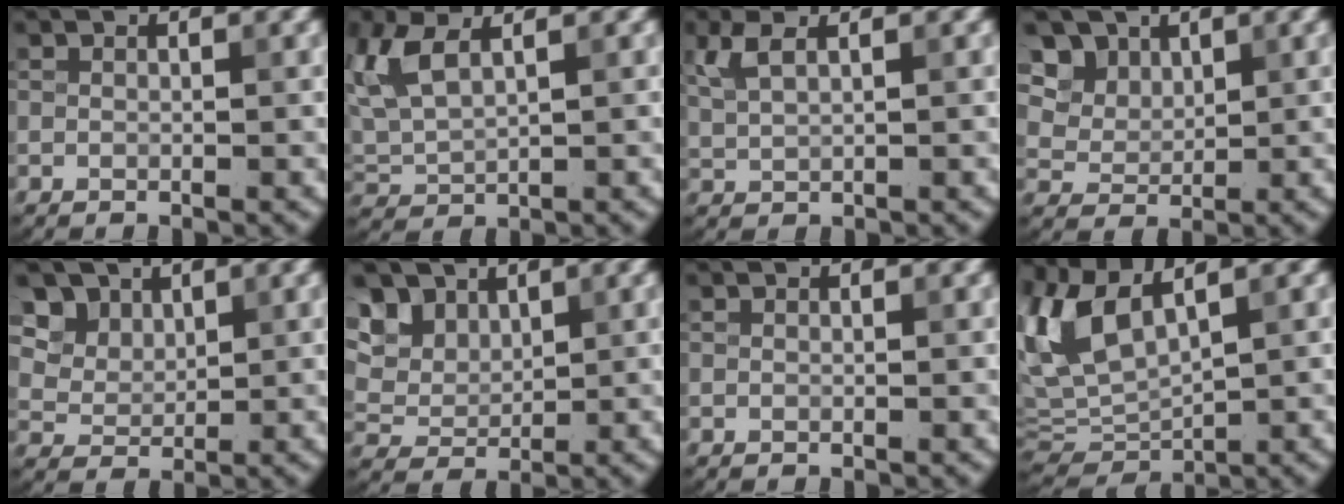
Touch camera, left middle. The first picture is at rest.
{"total": 4.5, "force": [2.1, 2.1, 3.3], "torque": [-0.089, 0.014, 0.047]}
{"total": 2.6, "force": [1.4, 1.0, 1.9], "torque": [-0.048, 0.004, 0.033]}
{"total": 7.2, "force": [4.3, 5.0, 3.0], "torque": [-0.077, 0.000, 0.077]}
{"total": 6.5, "force": [4.0, 4.5, 2.6], "torque": [-0.070, -0.003, 0.077]}
{"total": 6.8, "force": [3.9, 4.4, 3.3], "torque": [-0.095, 0.002, 0.068]}
{"total": 0.0}
{"total": 7.0, "force": [3.1, 3.3, 5.4], "torque": [-0.133, 0.009, 0.061]}